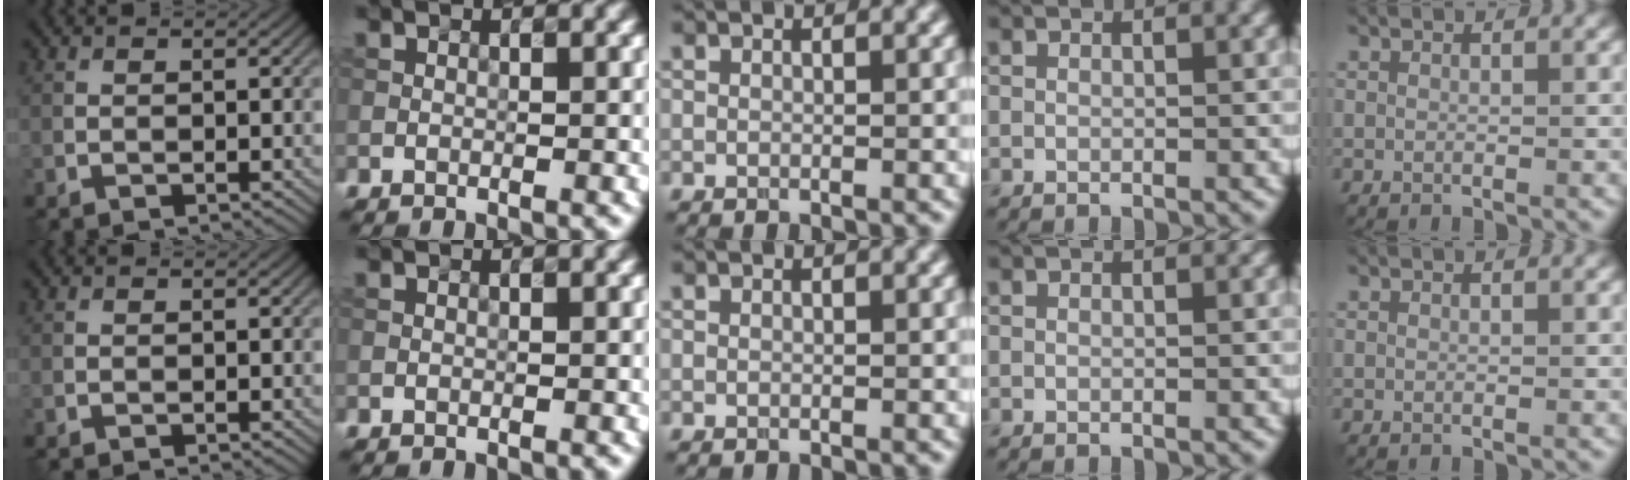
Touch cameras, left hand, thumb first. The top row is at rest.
{}